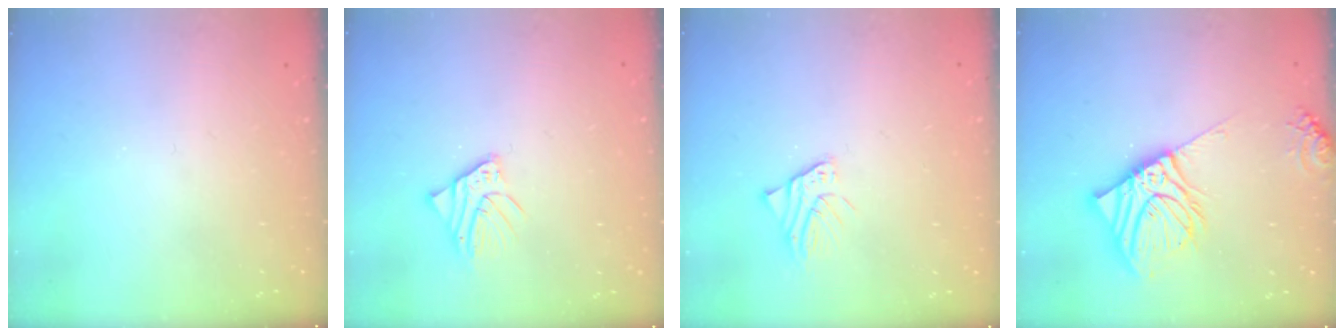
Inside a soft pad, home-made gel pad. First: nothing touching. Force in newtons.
{"total": 3.3, "press": 3.3, "slide": 0.4}
{"total": 1.6, "press": 1.6, "slide": 0.2}
{"total": 16.0, "press": 15.6, "slide": 3.1}